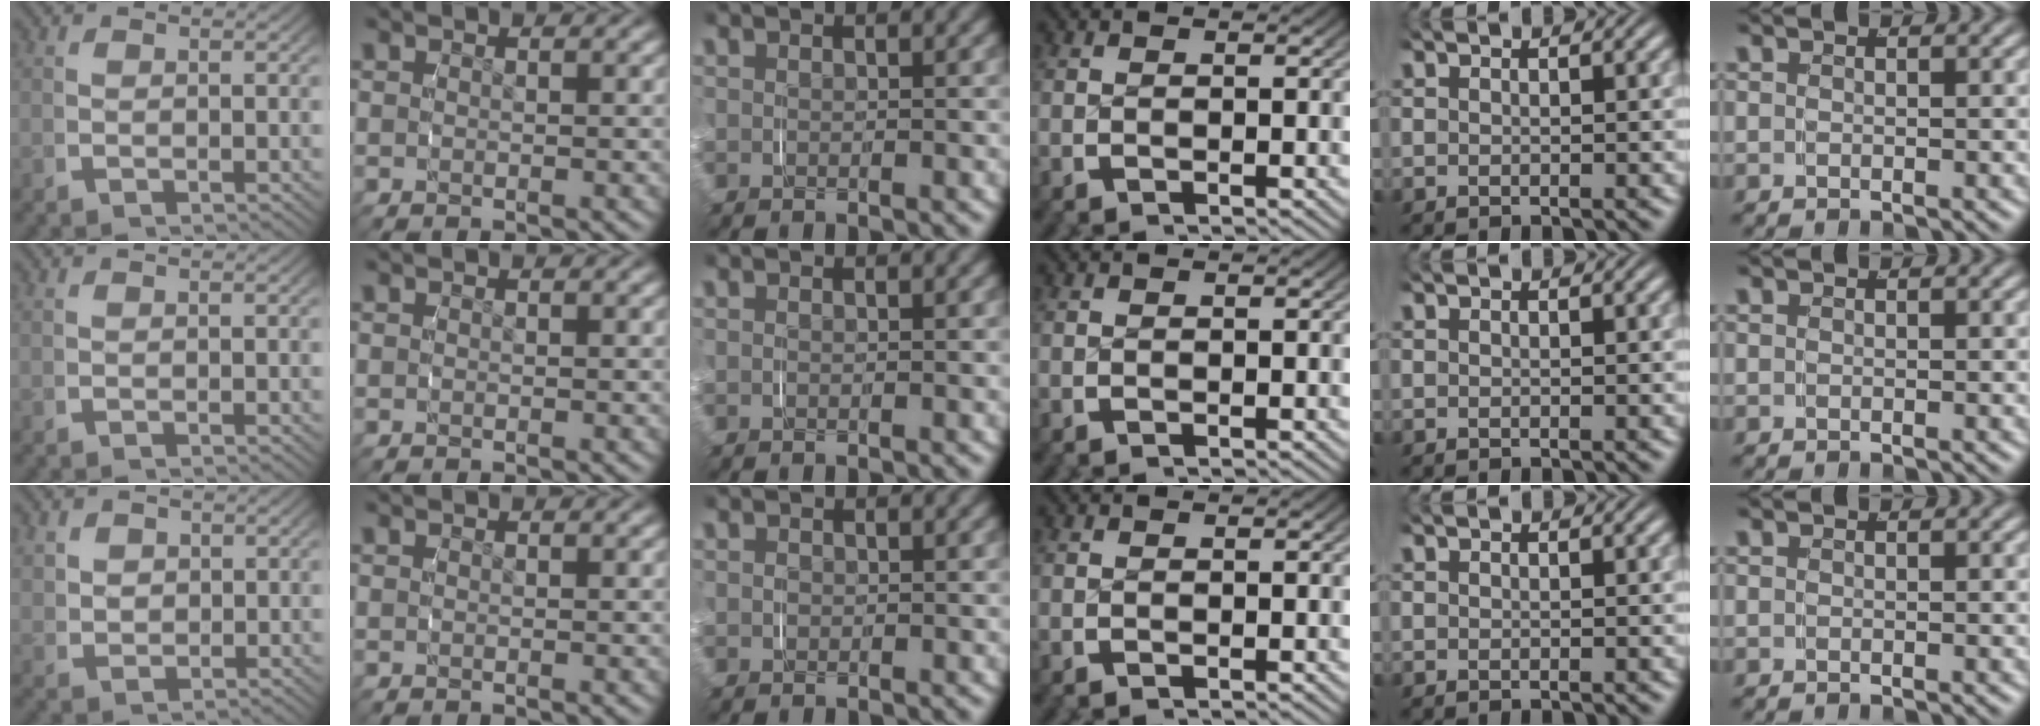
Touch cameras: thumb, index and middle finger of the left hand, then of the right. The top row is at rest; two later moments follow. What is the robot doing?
{"motion": "grasp_and_lifting", "object": "shorts"}